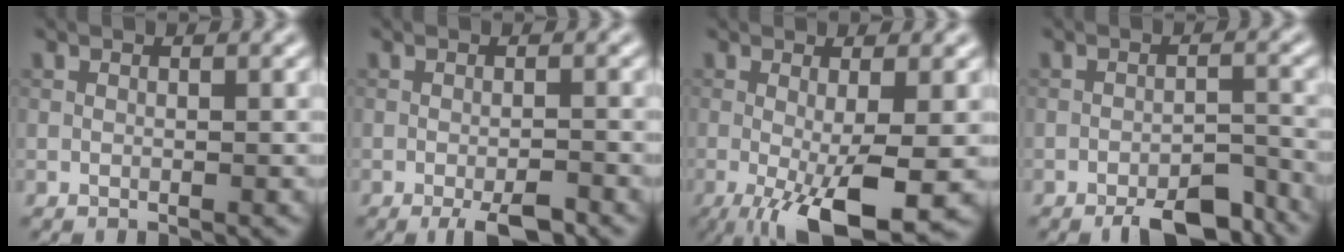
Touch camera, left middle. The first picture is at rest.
{"total": 3.4, "force": [-2.2, 0.7, 2.5], "torque": [-0.041, -0.004, -0.035]}
{"total": 8.3, "force": [-2.6, 1.8, 7.6], "torque": [-0.131, -0.019, -0.037]}
{"total": 5.5, "force": [-4.1, 1.8, 3.1], "torque": [-0.041, -0.001, -0.057]}